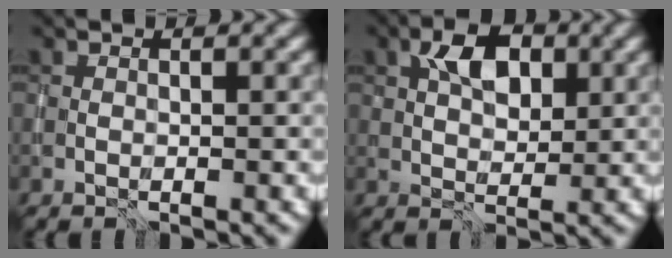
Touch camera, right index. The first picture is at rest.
{"total": 4.3, "force": [1.5, 2.6, 3.1], "torque": [-0.050, 0.004, 0.022]}